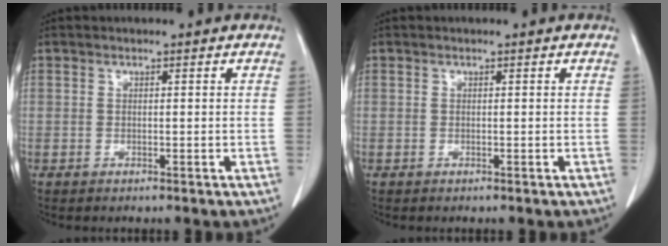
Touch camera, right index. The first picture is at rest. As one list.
[{"total": 0.0}]